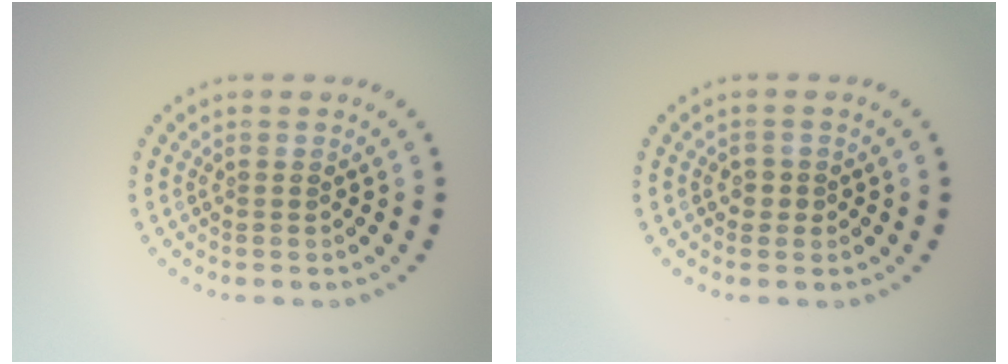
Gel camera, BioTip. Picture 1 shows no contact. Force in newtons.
{"total": 1.1, "press": 1.0, "slide": 0.5}